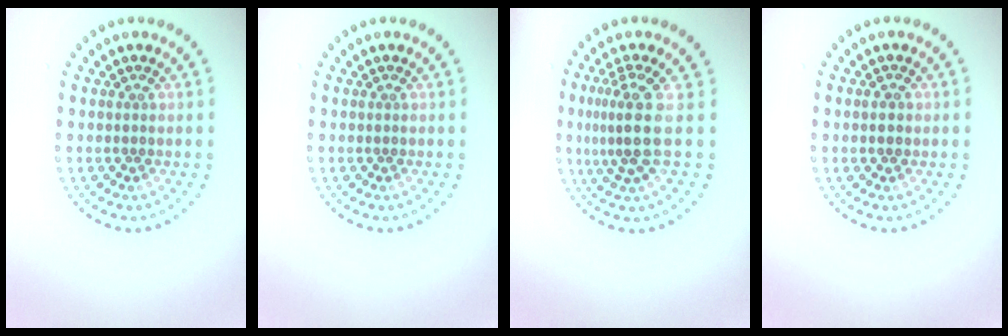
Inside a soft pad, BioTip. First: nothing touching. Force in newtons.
{"total": 0.0}
{"total": 3.6, "press": 2.7, "slide": 2.4}
{"total": 1.4, "press": 1.4, "slide": 0.1}